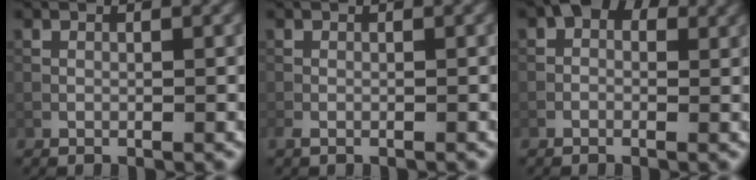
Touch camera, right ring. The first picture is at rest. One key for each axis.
{"total": 0.6, "fx": -0.3, "fy": 0.1, "fz": 0.5, "tx": -0.011, "ty": -0.001, "tz": -0.007}
{"total": 2.7, "fx": 0.9, "fy": 2.0, "fz": 1.7, "tx": -0.014, "ty": 0.005, "tz": -0.002}